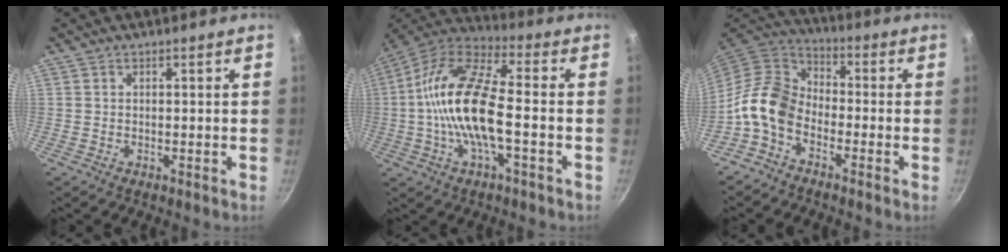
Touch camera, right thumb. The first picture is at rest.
{"total": 17.6, "force": [-2.1, 6.4, 16.2], "torque": [-0.310, 0.039, -0.058]}
{"total": 10.2, "force": [-4.0, 6.9, 6.4], "torque": [-0.112, 0.051, -0.102]}